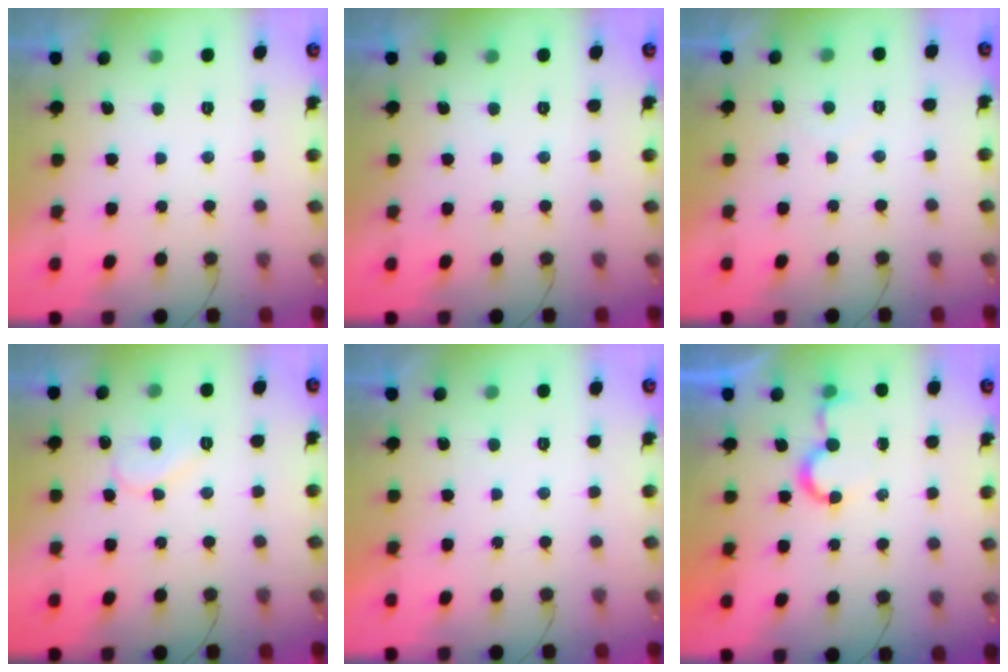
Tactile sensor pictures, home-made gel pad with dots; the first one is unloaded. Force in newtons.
{"total": 0.0}
{"total": 4.1, "press": 4.1, "slide": 0.1}
{"total": 8.1, "press": 8.0, "slide": 0.3}
{"total": 1.9, "press": 1.9, "slide": 0.1}
{"total": 5.8, "press": 5.8, "slide": 0.5}